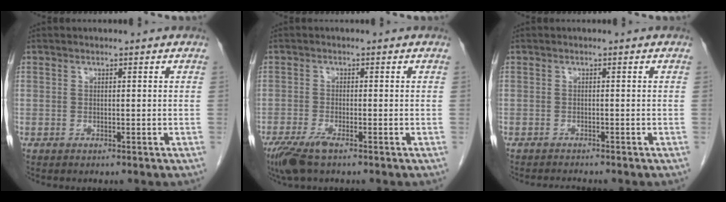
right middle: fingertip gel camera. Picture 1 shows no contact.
{"total": 4.5, "force": [-3.0, 0.8, 3.3], "torque": [-0.070, -0.013, -0.056]}
{"total": 1.6, "force": [-1.6, -0.1, 0.4], "torque": [-0.010, -0.007, -0.022]}